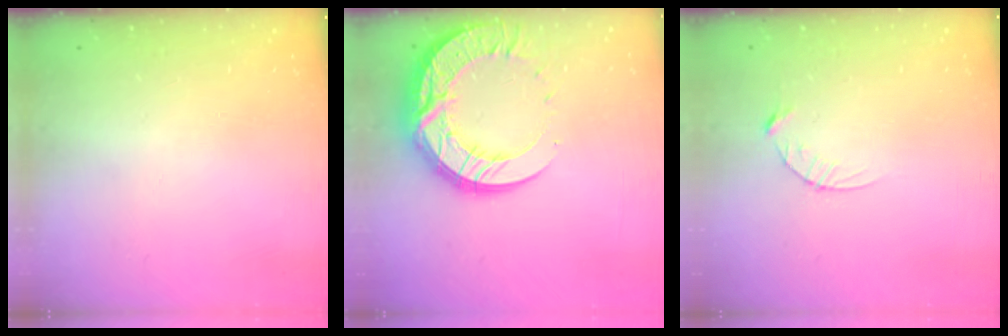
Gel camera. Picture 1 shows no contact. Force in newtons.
{"total": 22.2, "press": 22.1, "slide": 1.8}
{"total": 3.8, "press": 3.8, "slide": 0.4}